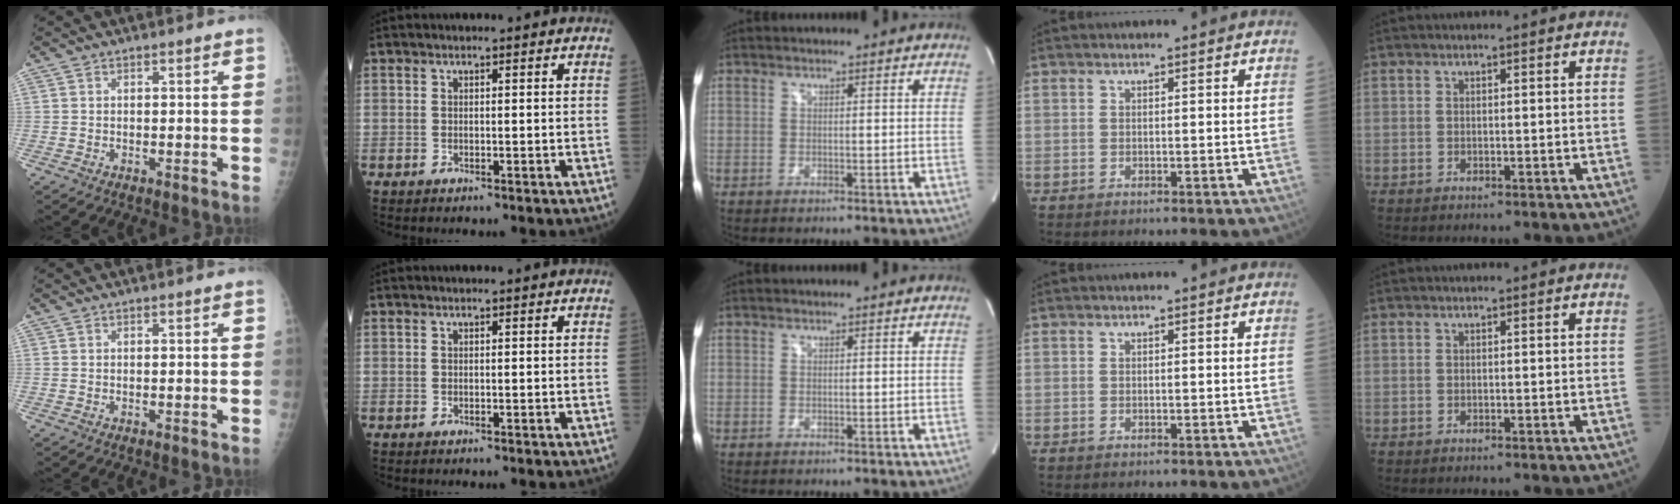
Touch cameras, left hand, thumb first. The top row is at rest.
{}